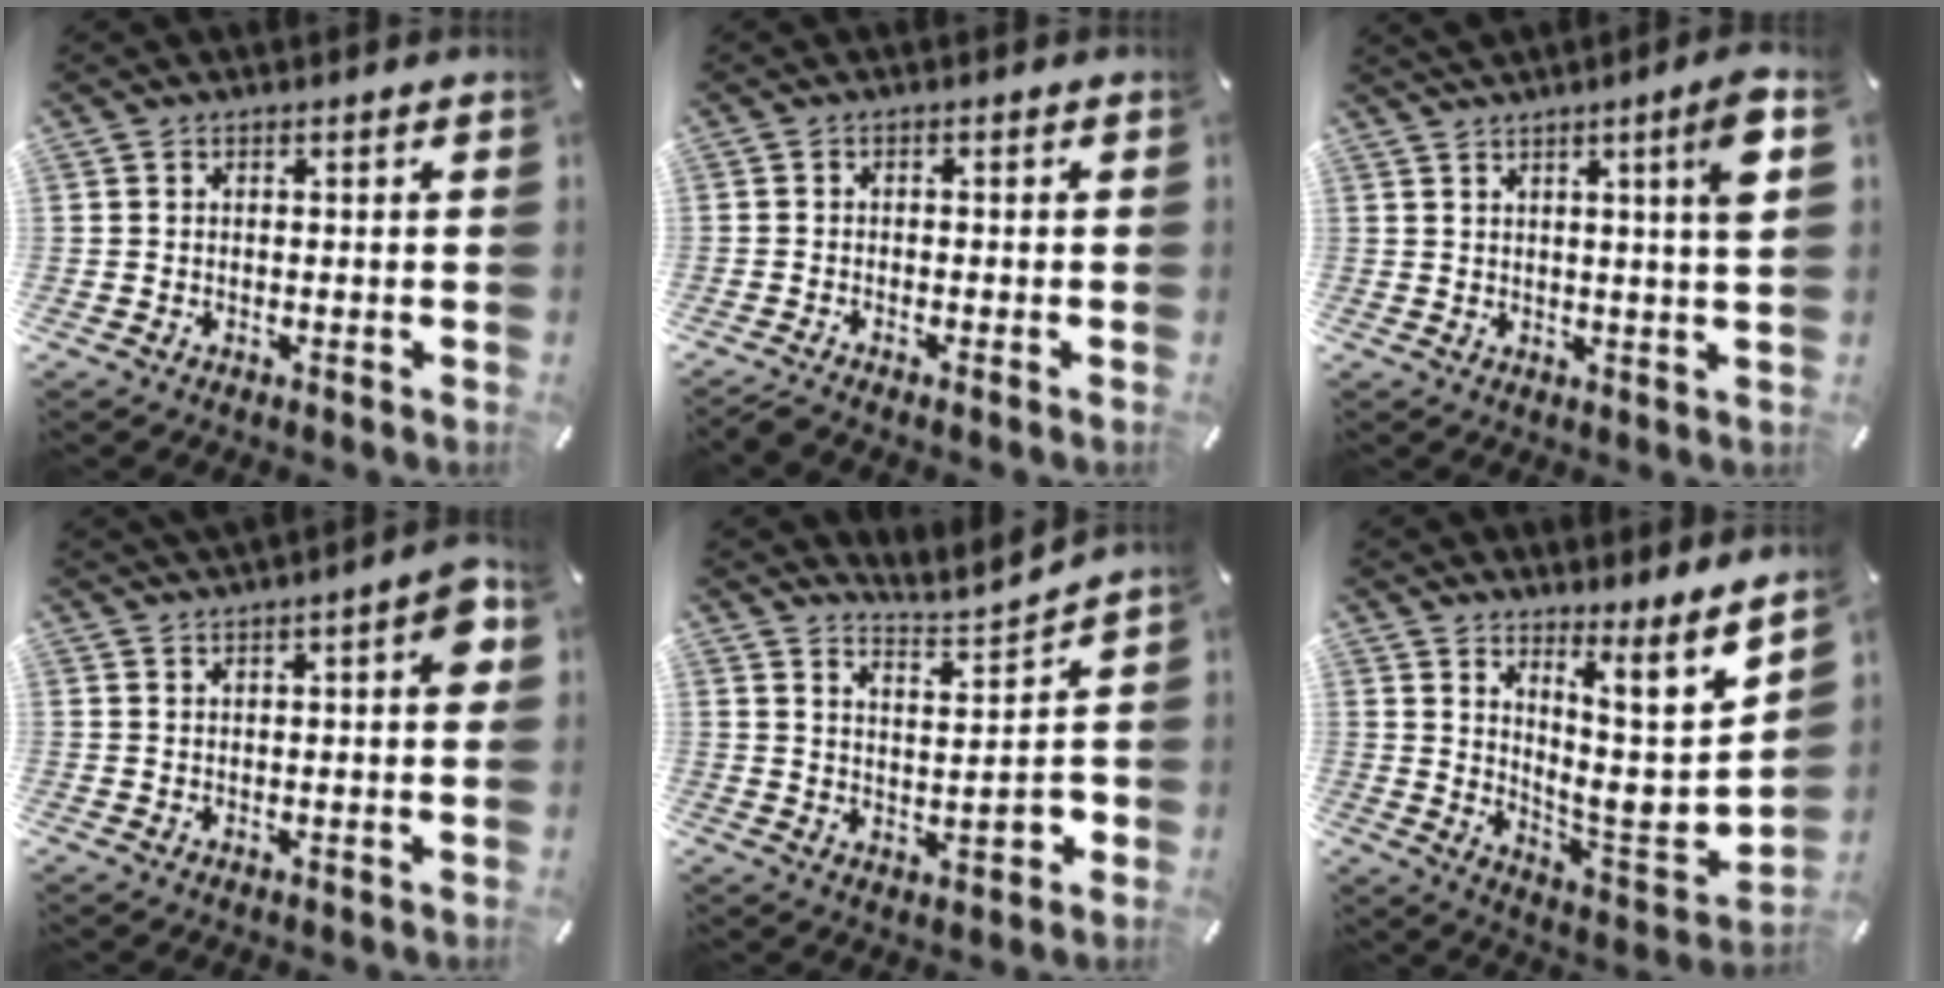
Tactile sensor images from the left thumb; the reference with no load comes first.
{"total": 2.0, "force": [-1.5, 0.0, 1.3], "torque": [-0.021, 0.004, -0.028]}
{"total": 8.5, "force": [3.6, -0.3, 7.7], "torque": [-0.123, -0.015, 0.055]}
{"total": 5.6, "force": [2.2, 1.3, 5.0], "torque": [-0.072, -0.002, 0.033]}
{"total": 5.4, "force": [3.5, 2.5, 3.2], "torque": [-0.043, -0.050, 0.058]}
{"total": 12.3, "force": [7.2, 1.7, 9.8], "torque": [-0.131, -0.109, 0.110]}